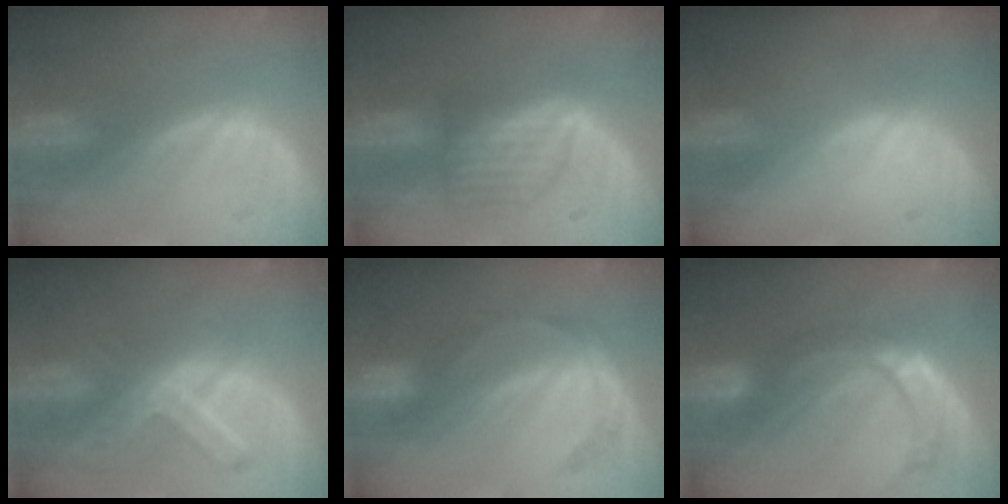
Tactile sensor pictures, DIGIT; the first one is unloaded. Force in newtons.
{"total": 5.9, "press": 5.6, "slide": 1.8}
{"total": 0.0}
{"total": 7.4, "press": 6.4, "slide": 3.8}
{"total": 4.4, "press": 4.4, "slide": 0.5}
{"total": 8.7, "press": 7.2, "slide": 4.9}